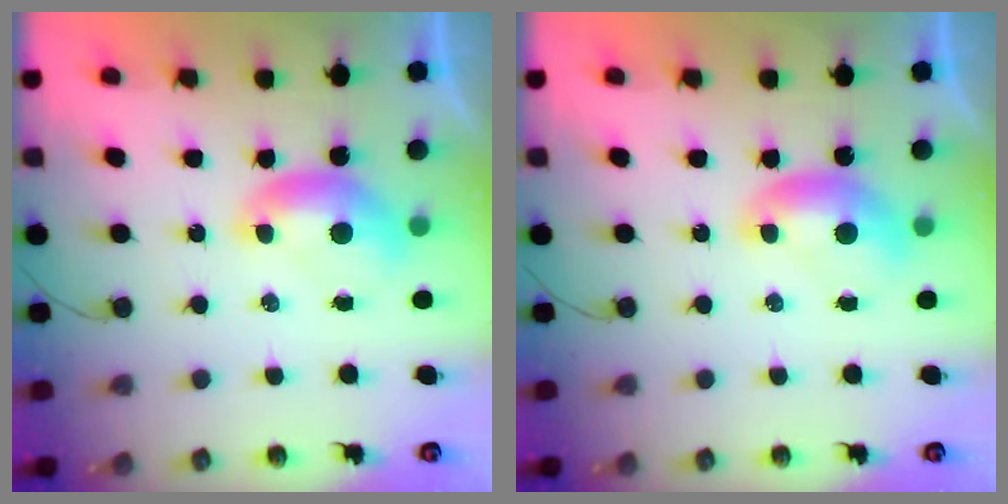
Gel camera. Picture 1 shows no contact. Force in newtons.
{"total": 0.0}